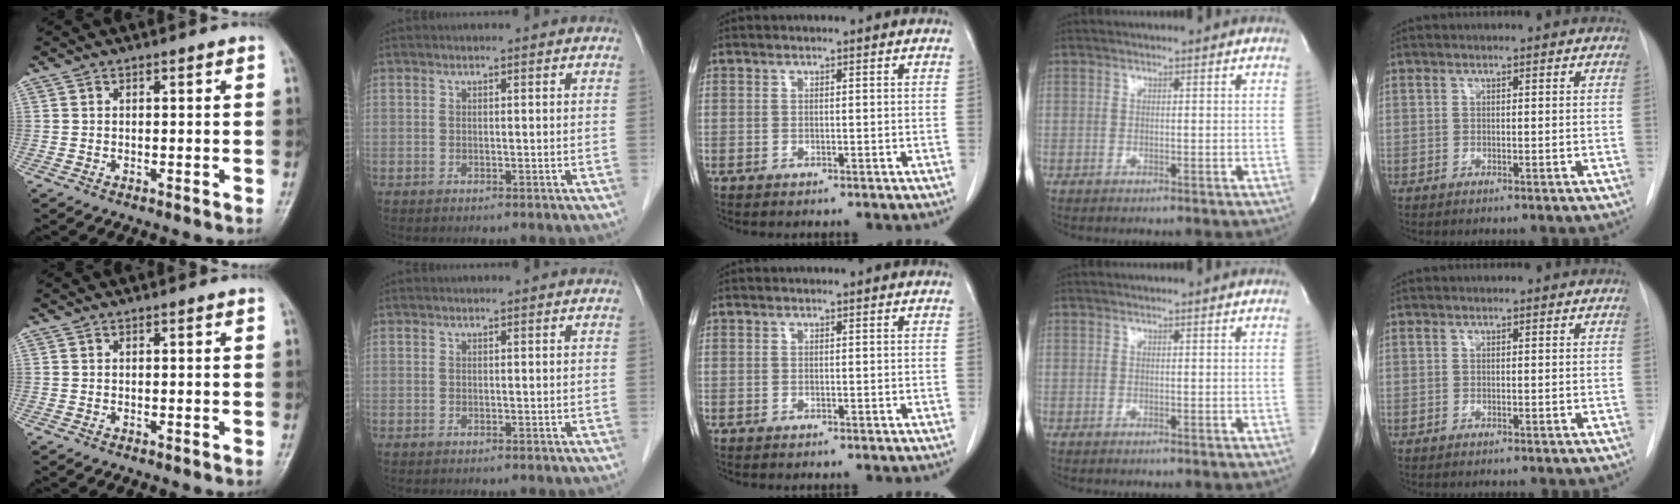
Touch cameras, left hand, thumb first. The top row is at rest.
{}